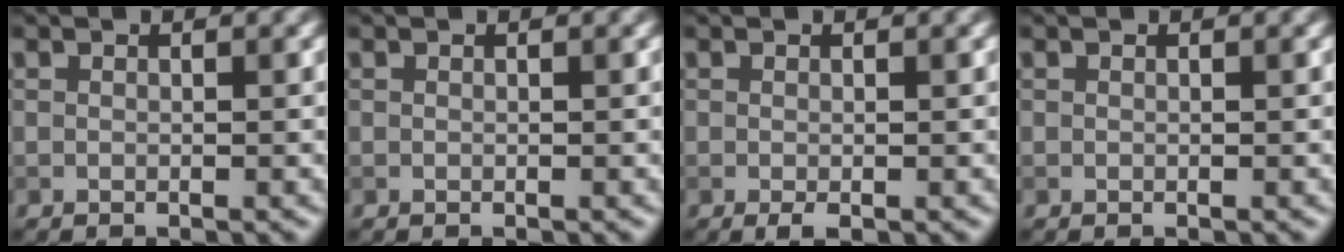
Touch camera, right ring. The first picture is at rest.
{"total": 0.0}
{"total": 0.6, "force": [-0.2, 0.2, 0.5], "torque": [-0.010, -0.003, -0.002]}
{"total": 0.0}